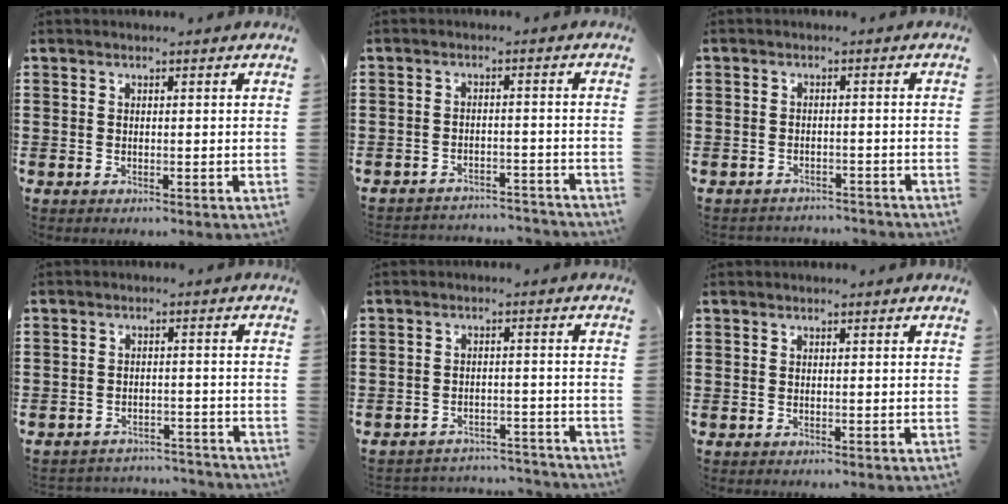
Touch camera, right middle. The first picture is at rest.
{"total": 3.0, "force": [-3.0, 0.2, -0.1], "torque": [-0.005, 0.000, -0.065]}
{"total": 2.2, "force": [-2.1, 0.4, -0.3], "torque": [-0.001, 0.000, -0.049]}
{"total": 3.5, "force": [-3.4, 0.4, -0.3], "torque": [-0.002, 0.002, -0.075]}
{"total": 3.7, "force": [-3.6, 0.5, -0.3], "torque": [-0.002, 0.001, -0.079]}
{"total": 0.0}